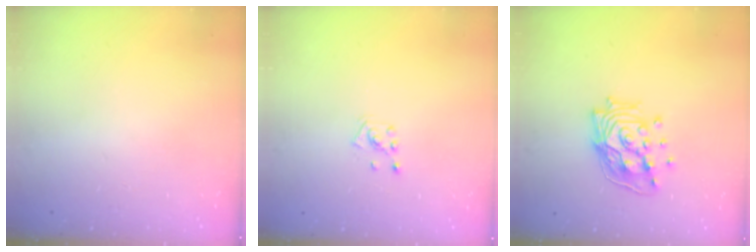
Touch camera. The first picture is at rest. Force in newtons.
{"total": 2.2, "press": 2.2, "slide": 0.3}
{"total": 15.9, "press": 15.1, "slide": 5.1}